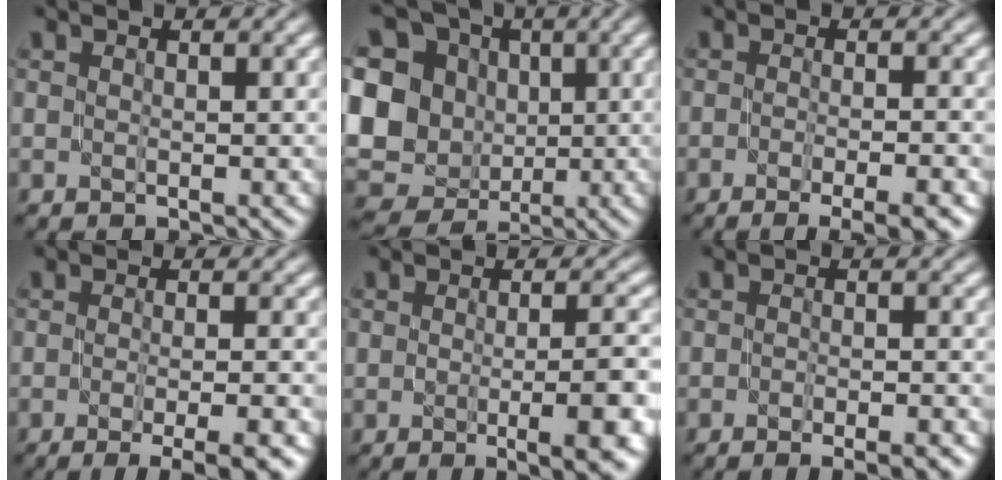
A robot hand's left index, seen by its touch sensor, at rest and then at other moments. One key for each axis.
{"total": 15.6, "fx": 0.3, "fy": 14.1, "fz": 6.7, "tx": -0.169, "ty": 0.017, "tz": -0.013}
{"total": 5.9, "fx": -3.4, "fy": 1.5, "fz": 4.6, "tx": -0.054, "ty": -0.003, "tz": -0.042}
{"total": 6.4, "fx": -3.2, "fy": 1.6, "fz": 5.2, "tx": -0.054, "ty": -0.006, "tz": -0.042}
{"total": 7.1, "fx": -1.8, "fy": 2.1, "fz": 6.5, "tx": -0.073, "ty": -0.007, "tz": -0.016}
{"total": 4.5, "fx": -2.7, "fy": 1.3, "fz": 3.4, "tx": -0.042, "ty": -0.001, "tz": -0.028}